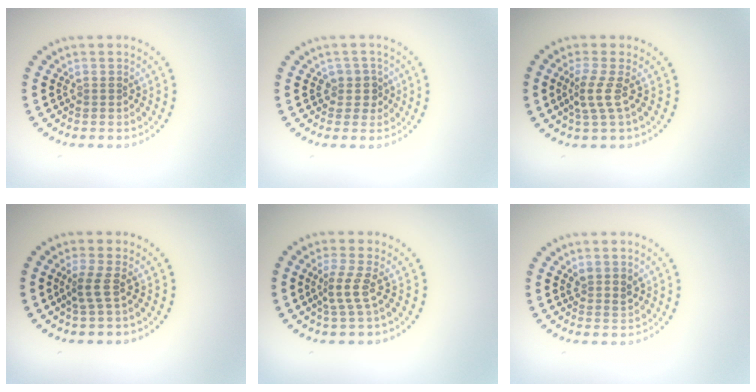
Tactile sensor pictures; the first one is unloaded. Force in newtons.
{"total": 1.8, "press": 1.5, "slide": 1.1}
{"total": 2.3, "press": 1.6, "slide": 1.7}
{"total": 1.9, "press": 1.3, "slide": 1.5}
{"total": 2.3, "press": 1.5, "slide": 1.7}
{"total": 1.5, "press": 1.2, "slide": 0.8}